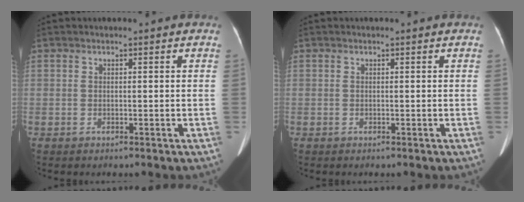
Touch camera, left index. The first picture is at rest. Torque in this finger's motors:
{"motor_torque": [0.09, -0.04, -0.02, 0.02]}